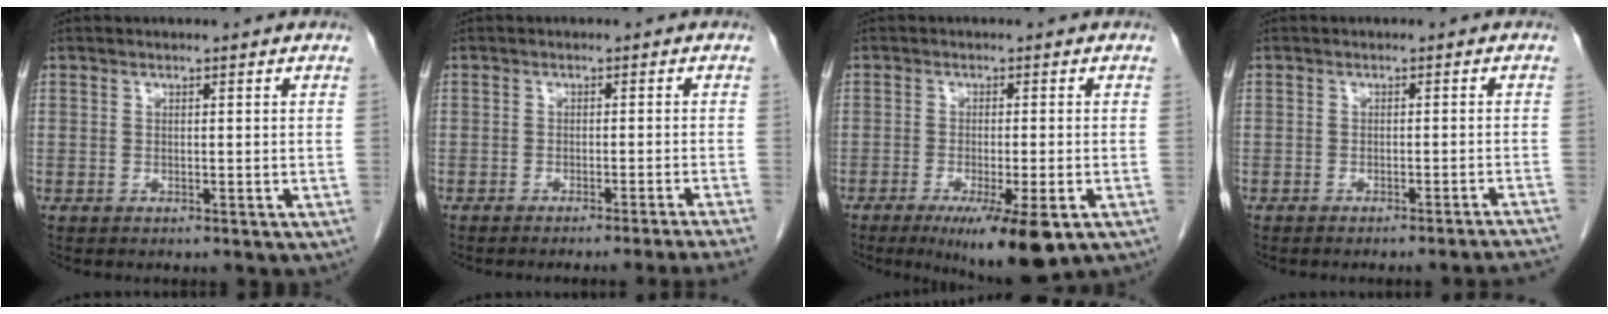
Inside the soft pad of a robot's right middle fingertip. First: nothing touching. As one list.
[{"total": 7.5, "force": [-6.4, -2.5, 3.0], "torque": [-0.005, -0.011, -0.082]}, {"total": 9.4, "force": [-5.3, 1.0, 7.7], "torque": [-0.116, -0.026, -0.078]}, {"total": 7.7, "force": [-7.3, -1.7, 1.7], "torque": [0.002, -0.008, -0.083]}]